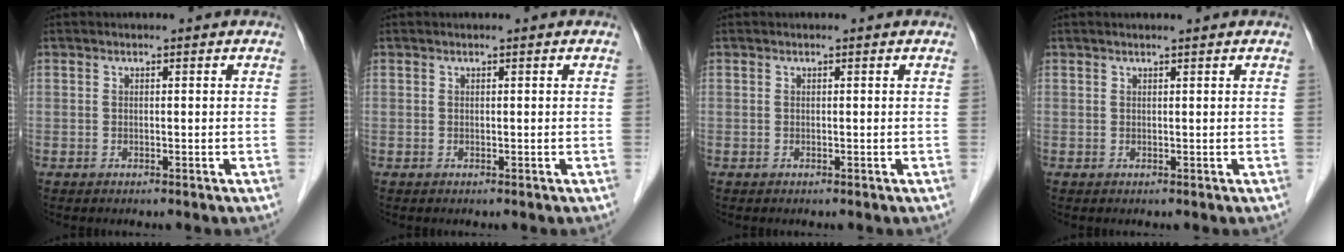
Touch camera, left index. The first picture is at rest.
{"total": 0.0}
{"total": 0.0}
{"total": 1.6, "force": [1.4, -0.1, 0.8], "torque": [-0.009, 0.014, 0.023]}